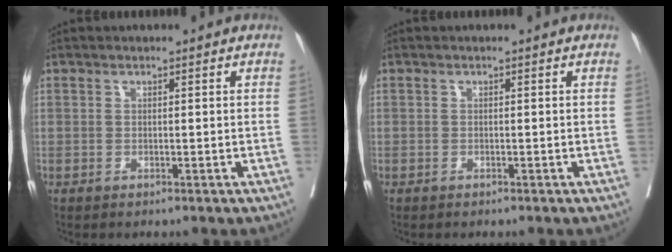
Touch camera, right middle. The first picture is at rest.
{"total": 0.0}